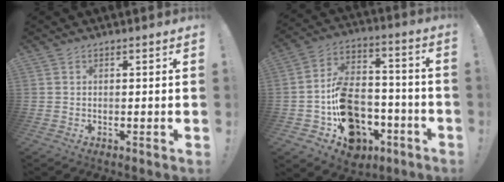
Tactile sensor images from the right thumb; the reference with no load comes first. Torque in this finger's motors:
{"motor_torque": [2.58, 2.08, 1.41, -1.36, 0.37]}